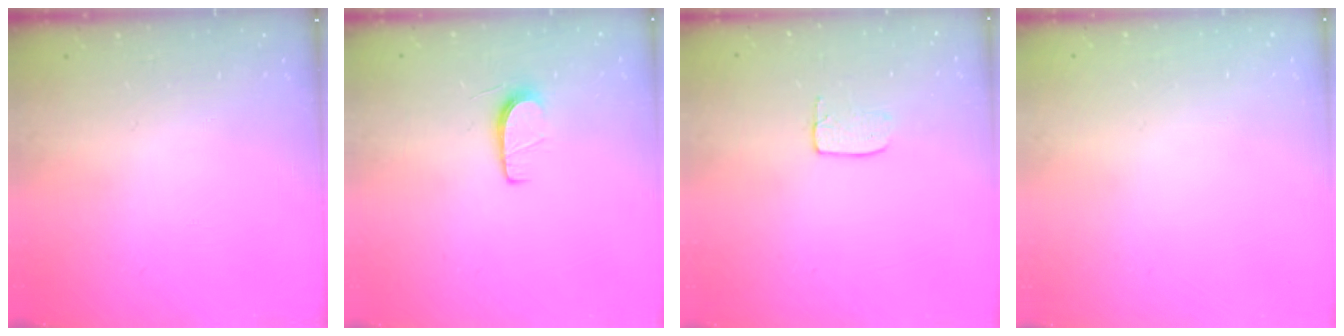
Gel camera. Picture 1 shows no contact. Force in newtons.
{"total": 5.6, "press": 5.6, "slide": 0.7}
{"total": 3.7, "press": 3.7, "slide": 0.2}
{"total": 0.0}